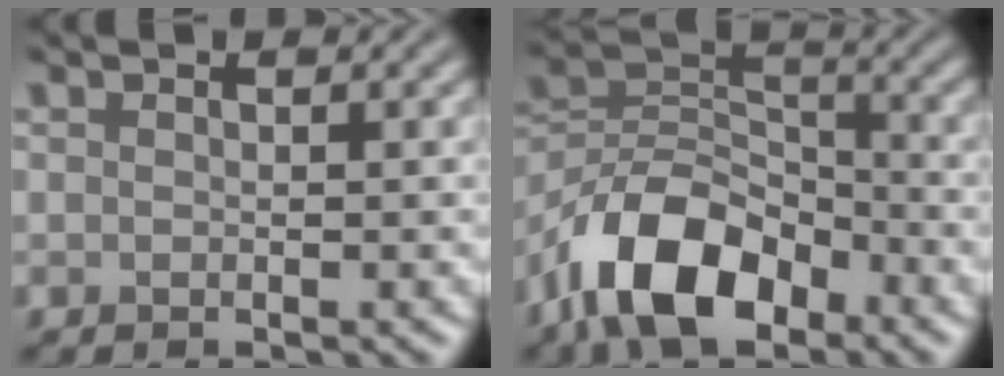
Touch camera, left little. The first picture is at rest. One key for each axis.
{"total": 9.6, "fx": -6.0, "fy": 4.8, "fz": 5.7, "tx": -0.100, "ty": 0.008, "tz": -0.127}